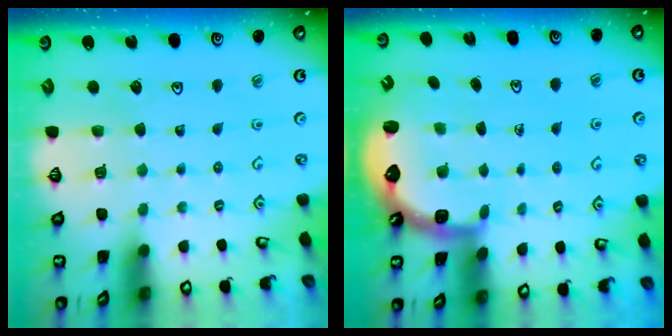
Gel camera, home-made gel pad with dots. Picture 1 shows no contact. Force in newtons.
{"total": 2.8, "press": 2.5, "slide": 1.2}